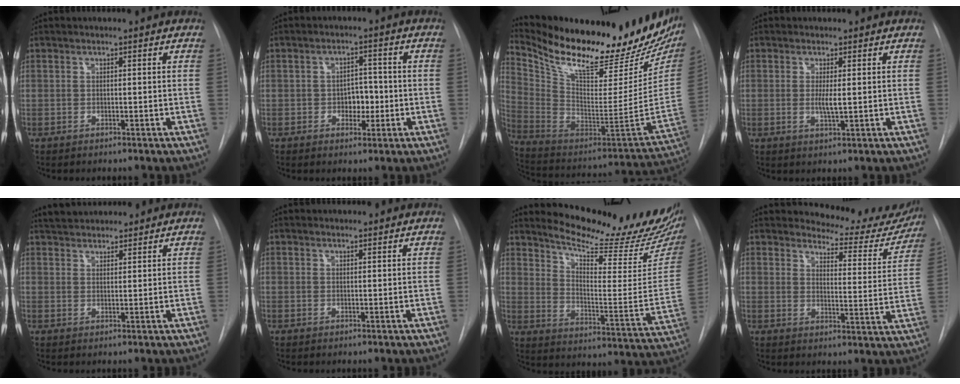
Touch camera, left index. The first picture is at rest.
{"total": 3.9, "force": [-0.9, 2.7, 2.8], "torque": [-0.032, 0.007, -0.010]}
{"total": 31.8, "force": [25.5, 9.1, 16.7], "torque": [-0.285, -0.046, 0.369]}
{"total": 2.1, "force": [0.2, 0.2, 2.1], "torque": [-0.044, -0.005, 0.004]}
{"total": 6.8, "force": [6.4, 1.6, 1.7], "torque": [-0.029, 0.034, 0.103]}
{"total": 2.5, "force": [2.5, 0.4, 0.2], "torque": [-0.009, 0.015, 0.031]}
{"total": 23.0, "force": [20.5, 3.3, 9.9], "torque": [-0.149, -0.091, 0.266]}
{"total": 12.1, "force": [11.7, 2.9, 1.2], "torque": [0.006, -0.040, 0.127]}